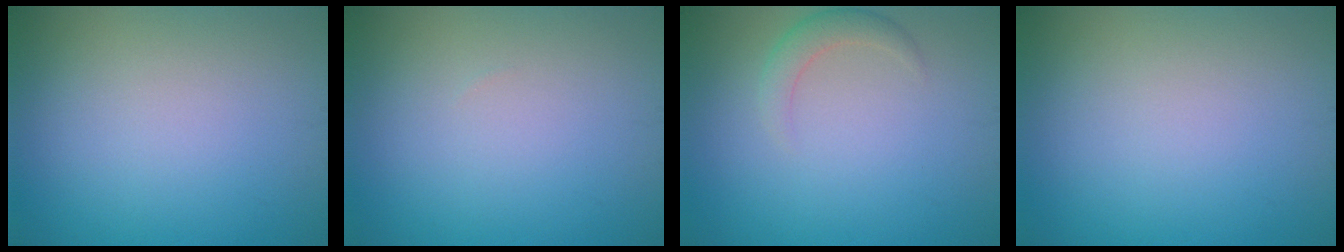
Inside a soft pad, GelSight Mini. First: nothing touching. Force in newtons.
{"total": 0.0}
{"total": 1.9, "press": 1.9, "slide": 0.0}
{"total": 0.0}